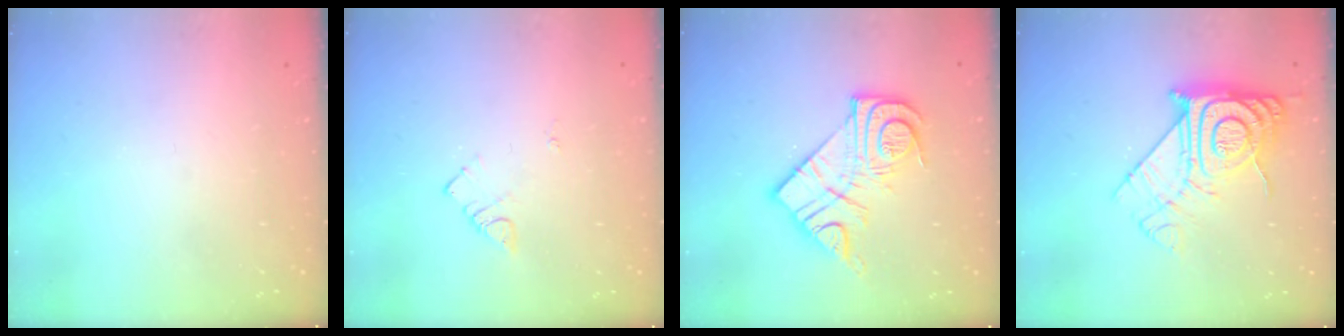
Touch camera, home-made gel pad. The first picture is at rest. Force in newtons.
{"total": 3.8, "press": 3.8, "slide": 0.6}
{"total": 16.8, "press": 16.8, "slide": 1.1}
{"total": 15.1, "press": 15.1, "slide": 1.2}